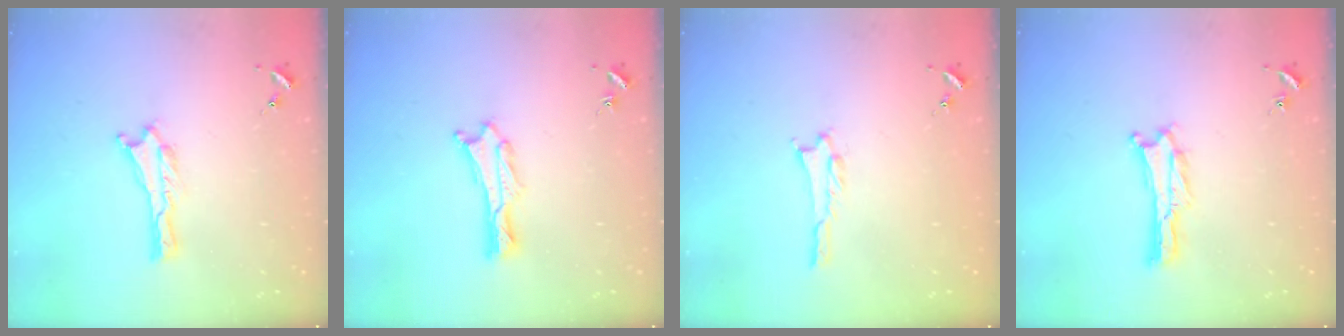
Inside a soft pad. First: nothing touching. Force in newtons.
{"total": 0.8, "press": 0.7, "slide": 0.2}
{"total": 1.0, "press": 1.0, "slide": 0.2}
{"total": 0.0}